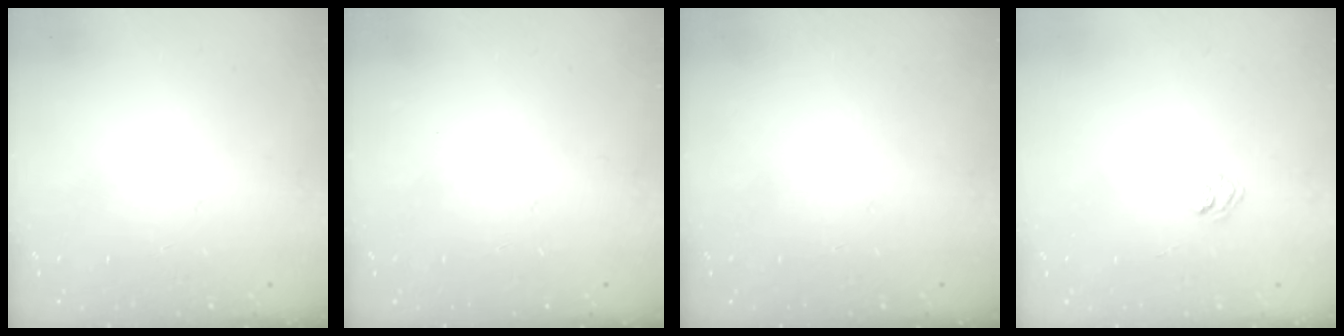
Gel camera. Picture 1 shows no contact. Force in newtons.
{"total": 0.0}
{"total": 0.0}
{"total": 3.3, "press": 3.1, "slide": 1.1}